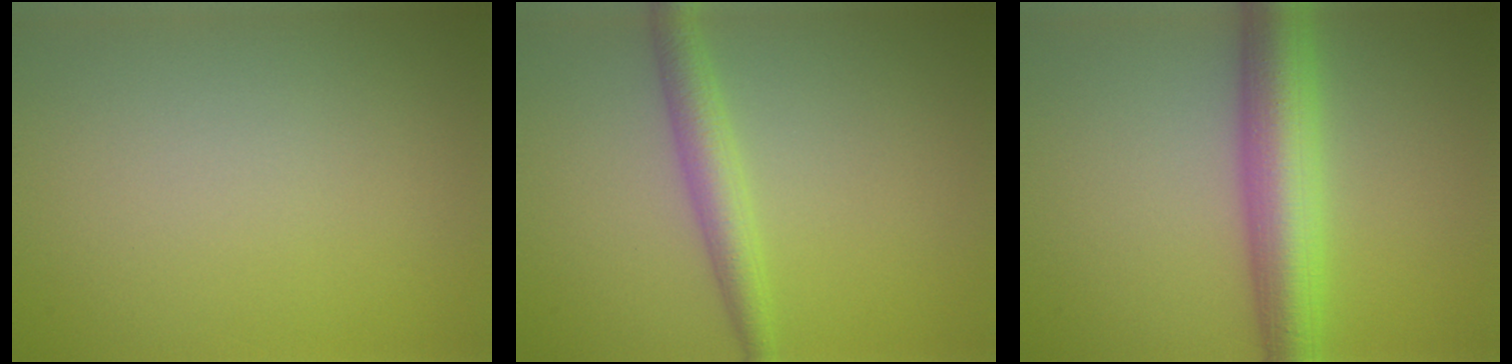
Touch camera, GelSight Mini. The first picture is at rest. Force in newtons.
{"total": 2.9, "press": 2.9, "slide": 0.0}
{"total": 6.5, "press": 6.5, "slide": 0.2}